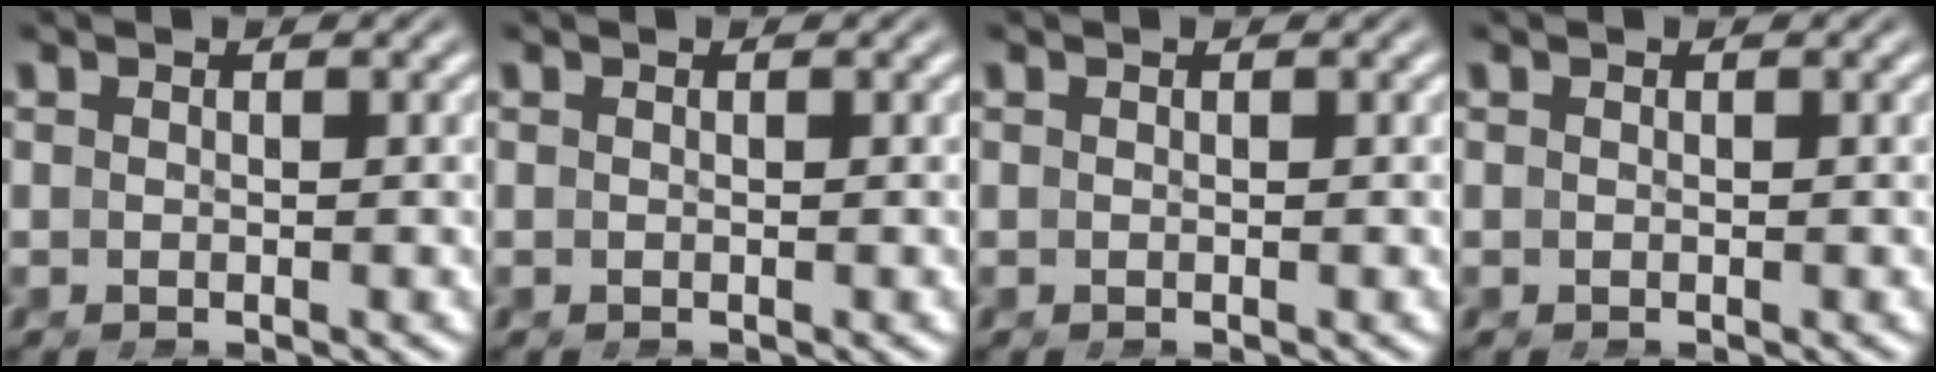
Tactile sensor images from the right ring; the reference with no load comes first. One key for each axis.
{"total": 0.0}
{"total": 0.0}
{"total": 0.0}